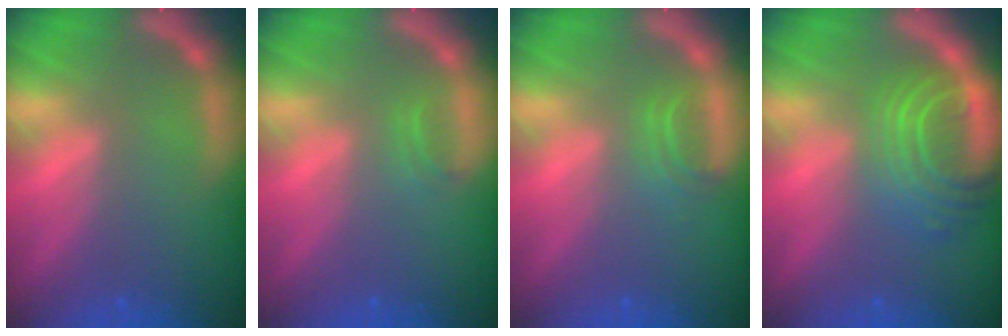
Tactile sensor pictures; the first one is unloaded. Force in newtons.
{"total": 0.9}
{"total": 1.9}
{"total": 8.1}